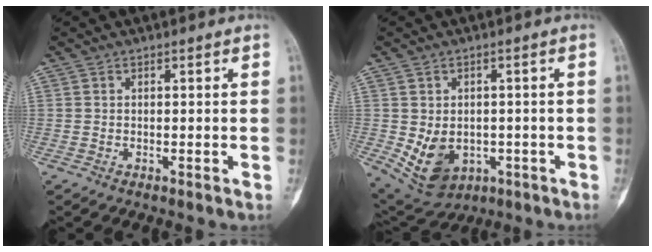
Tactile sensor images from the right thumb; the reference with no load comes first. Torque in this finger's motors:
{"motor_torque": [0.87, 1.58, -0.43, -0.39, -0.06]}